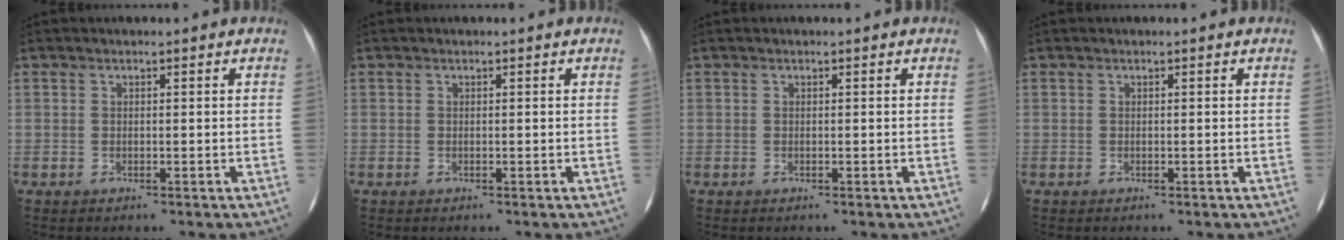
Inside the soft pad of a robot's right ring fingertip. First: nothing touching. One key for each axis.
{"total": 0.0}
{"total": 0.0}
{"total": 0.0}